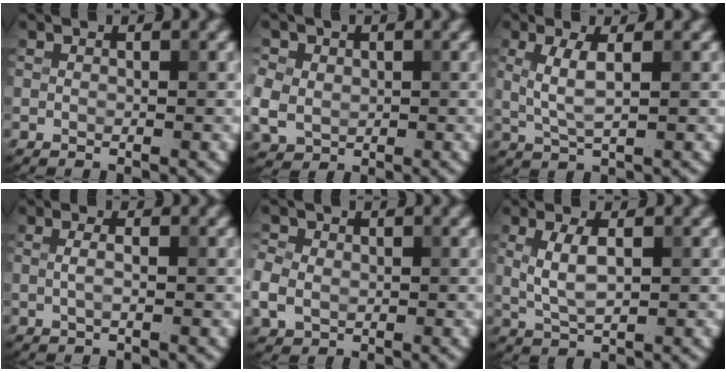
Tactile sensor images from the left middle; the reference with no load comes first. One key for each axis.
{"total": 4.8, "fx": 0.5, "fy": 4.2, "fz": 2.3, "tx": -0.056, "ty": 0.018, "tz": 0.003}
{"total": 2.8, "fx": 0.6, "fy": 0.7, "fz": 2.6, "tx": -0.060, "ty": -0.001, "tz": 0.012}
{"total": 1.1, "fx": 0.1, "fy": 0.3, "fz": 1.1, "tx": -0.020, "ty": -0.006, "tz": -0.002}
{"total": 3.9, "fx": -0.3, "fy": 3.3, "fz": 2.0, "tx": -0.044, "ty": 0.005, "tz": -0.008}
{"total": 2.9, "fx": 0.5, "fy": 1.1, "fz": 2.6, "tx": -0.060, "ty": 0.000, "tz": 0.011}